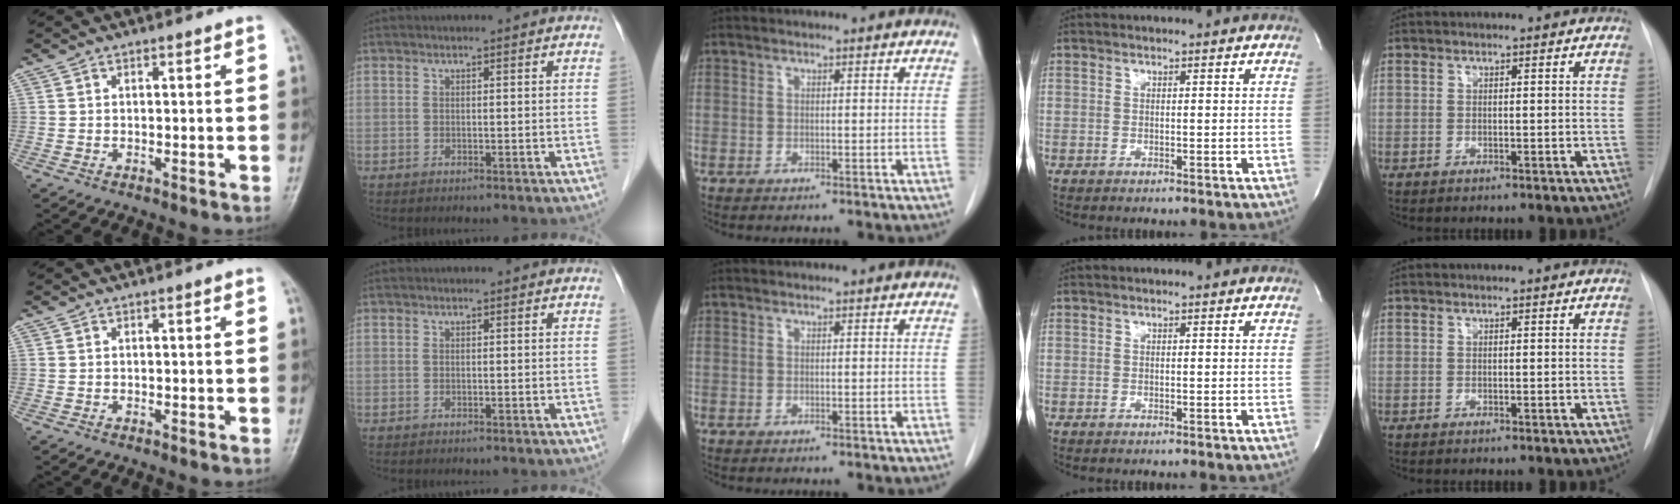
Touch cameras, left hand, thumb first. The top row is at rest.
{}